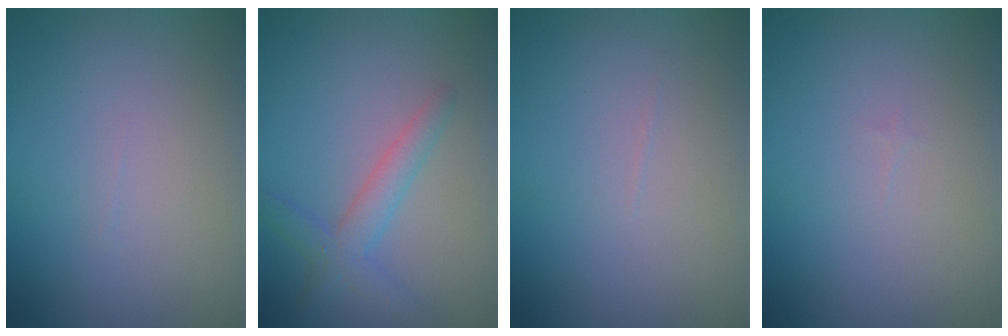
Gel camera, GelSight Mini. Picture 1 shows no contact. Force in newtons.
{"total": 2.9, "press": 2.9, "slide": 0.1}
{"total": 0.0}
{"total": 0.0}